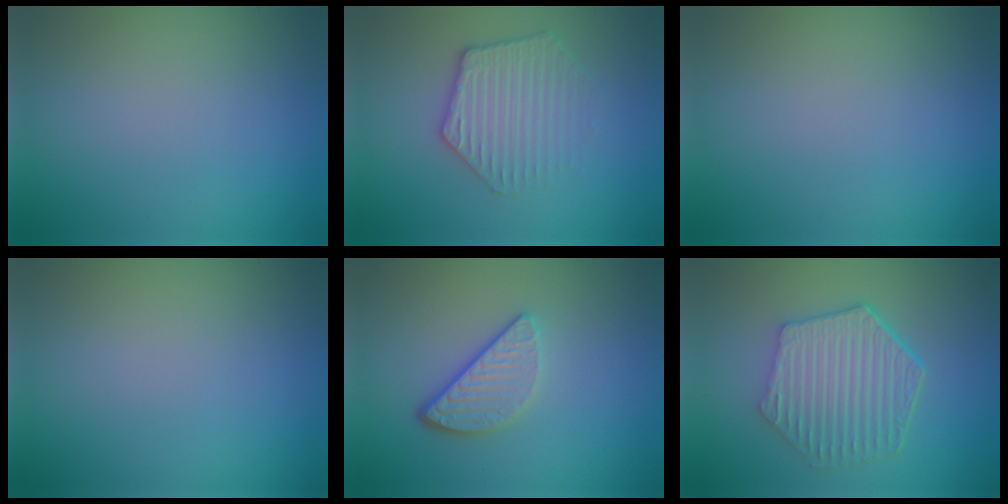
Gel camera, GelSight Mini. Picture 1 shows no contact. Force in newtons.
{"total": 3.3, "press": 3.3, "slide": 0.8}
{"total": 0.0}
{"total": 0.0}
{"total": 3.3, "press": 2.6, "slide": 2.0}
{"total": 6.2, "press": 4.8, "slide": 3.9}